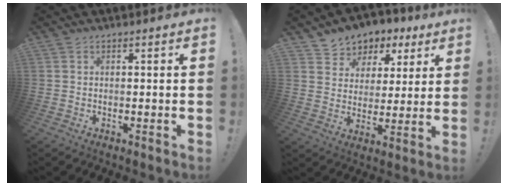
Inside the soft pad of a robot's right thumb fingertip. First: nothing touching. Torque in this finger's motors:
{"motor_torque": [0.13, 0.19, 0.01, 0.28, 0.02]}